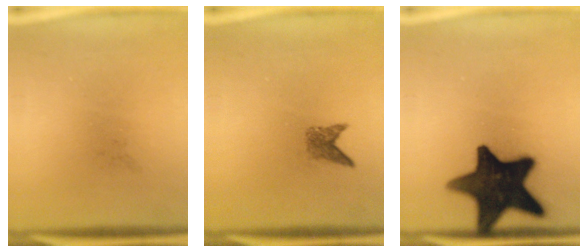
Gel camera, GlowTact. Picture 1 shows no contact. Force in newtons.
{"total": 1.9}
{"total": 18.4}